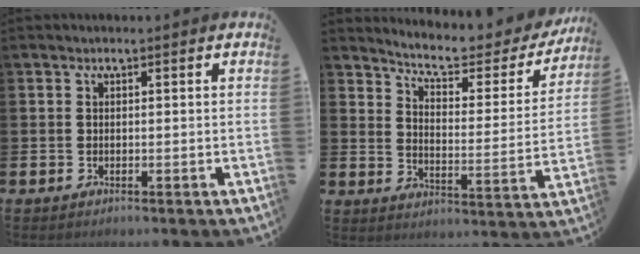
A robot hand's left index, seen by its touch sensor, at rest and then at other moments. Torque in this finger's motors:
{"motor_torque": [0.70, -0.84, 0.43, 0.07]}